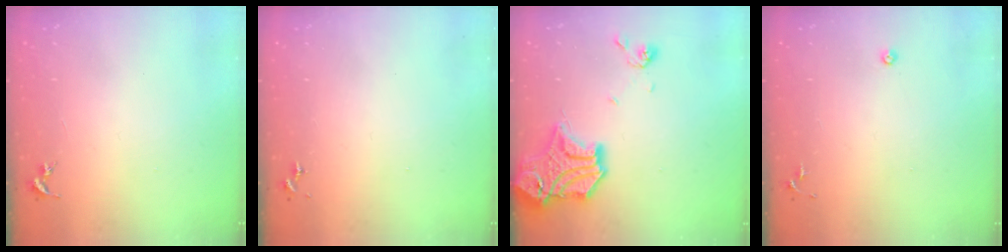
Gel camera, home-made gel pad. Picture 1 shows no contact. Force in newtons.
{"total": 0.0}
{"total": 18.4, "press": 18.3, "slide": 2.2}
{"total": 3.4, "press": 3.3, "slide": 0.7}